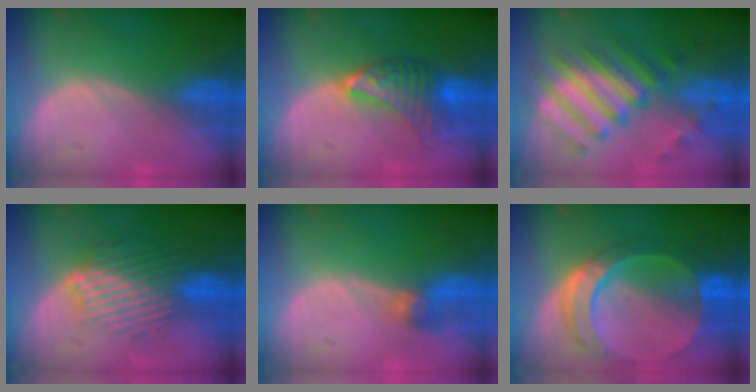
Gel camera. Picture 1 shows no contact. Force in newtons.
{"total": 7.0, "press": 6.8, "slide": 1.4}
{"total": 8.9, "press": 8.8, "slide": 1.0}
{"total": 9.7, "press": 8.1, "slide": 5.3}
{"total": 2.6, "press": 2.6, "slide": 0.6}
{"total": 10.5, "press": 8.9, "slide": 5.7}